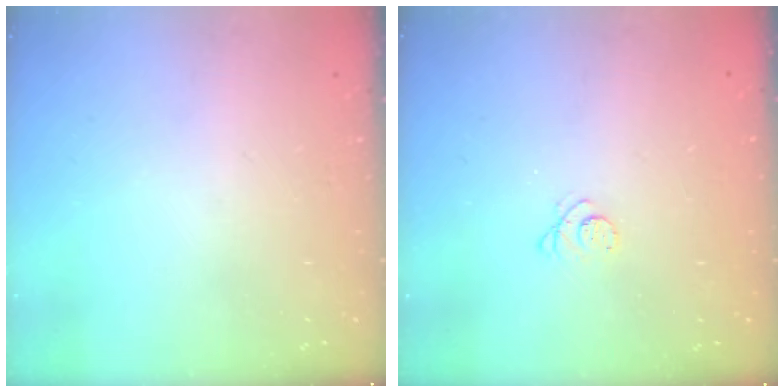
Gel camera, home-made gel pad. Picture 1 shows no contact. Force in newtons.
{"total": 2.6, "press": 2.6, "slide": 0.3}